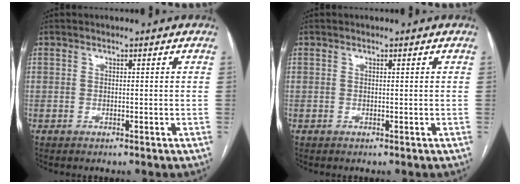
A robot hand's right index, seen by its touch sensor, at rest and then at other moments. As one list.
[{"total": 0.0}]